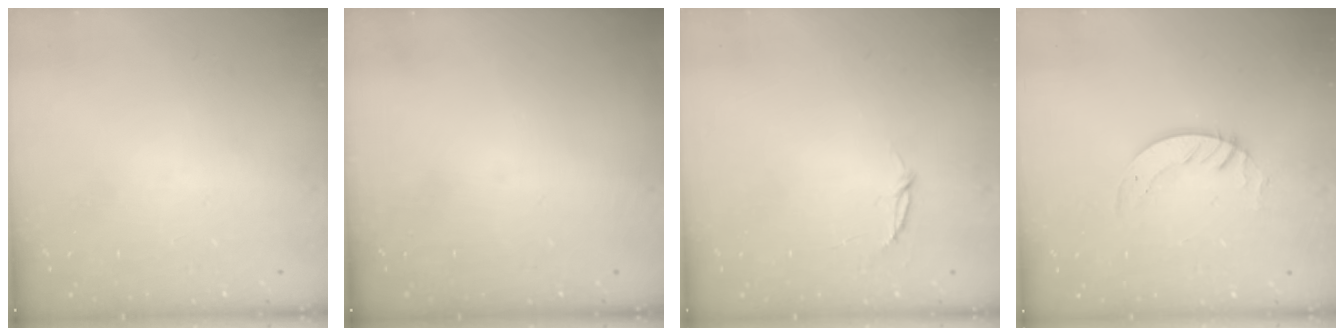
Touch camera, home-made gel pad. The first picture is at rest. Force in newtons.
{"total": 0.0}
{"total": 2.8, "press": 2.8, "slide": 0.3}
{"total": 3.6, "press": 3.6, "slide": 0.4}